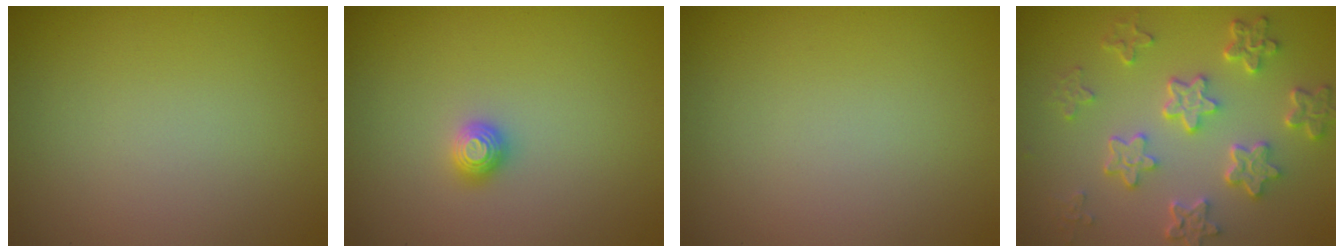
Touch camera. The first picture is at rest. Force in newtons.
{"total": 1.2, "press": 1.1, "slide": 0.2}
{"total": 0.0}
{"total": 5.7, "press": 4.4, "slide": 3.7}